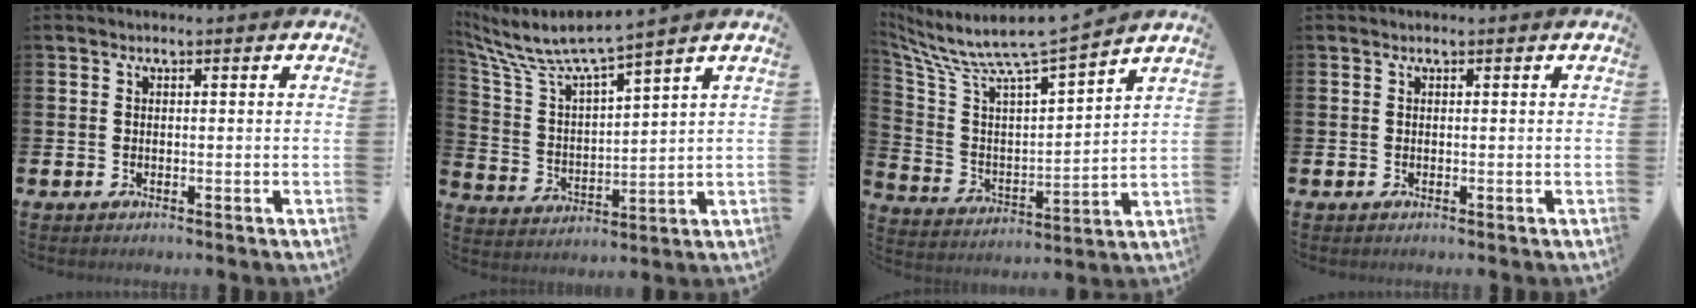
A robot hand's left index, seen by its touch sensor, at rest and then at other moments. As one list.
[{"total": 6.0, "force": [5.5, 0.1, 2.4], "torque": [-0.079, -0.044, 0.087]}, {"total": 8.7, "force": [7.9, 0.5, 3.7], "torque": [-0.110, -0.058, 0.126]}, {"total": 0.0}]